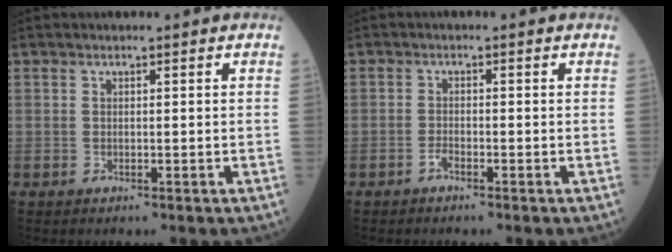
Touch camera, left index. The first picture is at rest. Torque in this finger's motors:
{"motor_torque": [0.11, 0.02, -0.01, 0.00]}